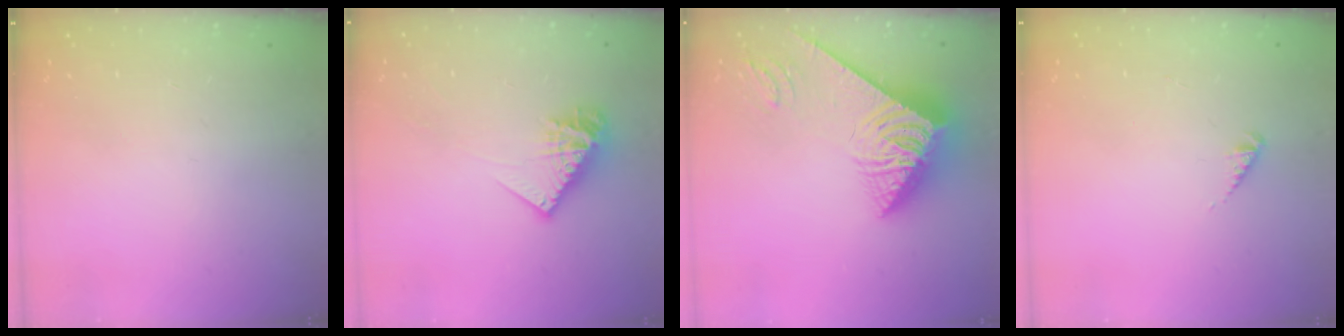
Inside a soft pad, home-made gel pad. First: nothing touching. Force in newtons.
{"total": 10.7, "press": 10.6, "slide": 1.0}
{"total": 9.7, "press": 9.7, "slide": 1.2}
{"total": 2.5, "press": 2.5, "slide": 0.5}